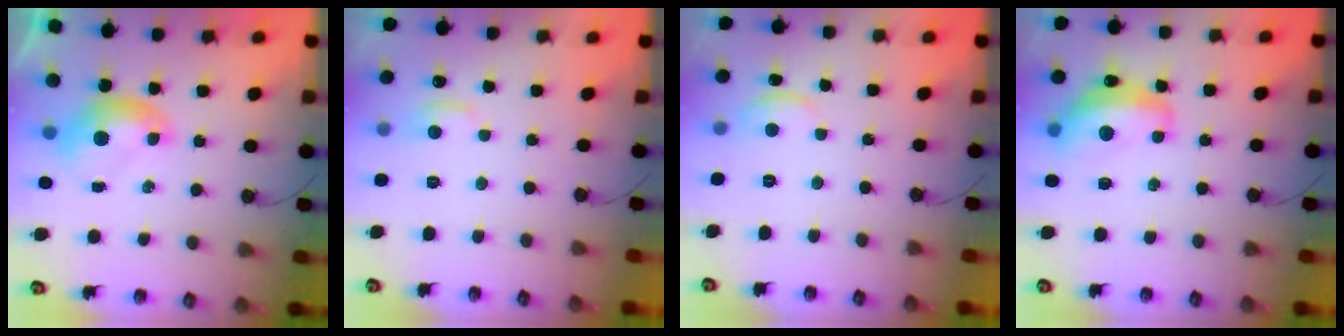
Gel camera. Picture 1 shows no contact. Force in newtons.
{"total": 0.9, "press": 0.6, "slide": 0.7}
{"total": 0.8, "press": 0.6, "slide": 0.5}
{"total": 8.3, "press": 8.3, "slide": 0.8}